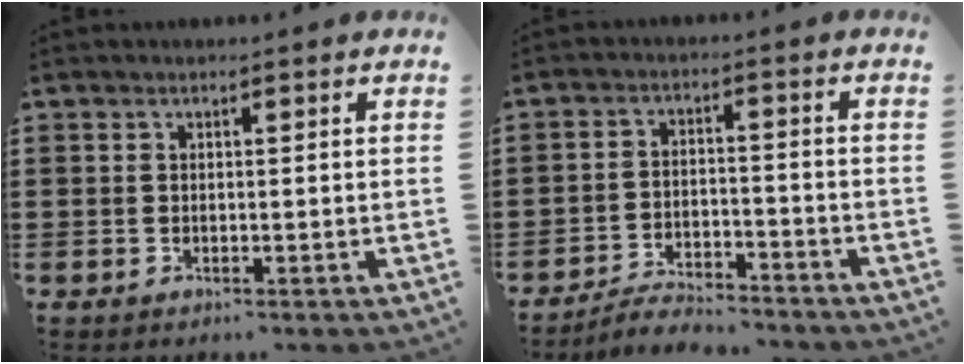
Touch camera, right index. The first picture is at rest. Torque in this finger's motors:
{"motor_torque": [1.09, 1.05, 0.02, -0.03]}